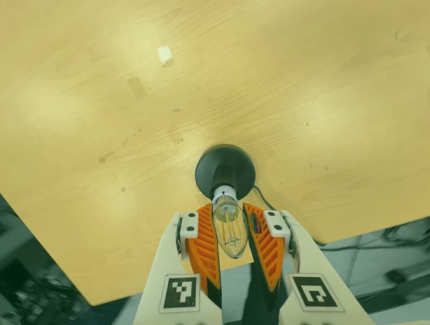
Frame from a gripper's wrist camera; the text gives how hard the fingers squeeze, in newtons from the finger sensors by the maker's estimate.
{"total": 14.3, "left": 13.7, "right": 14.9}